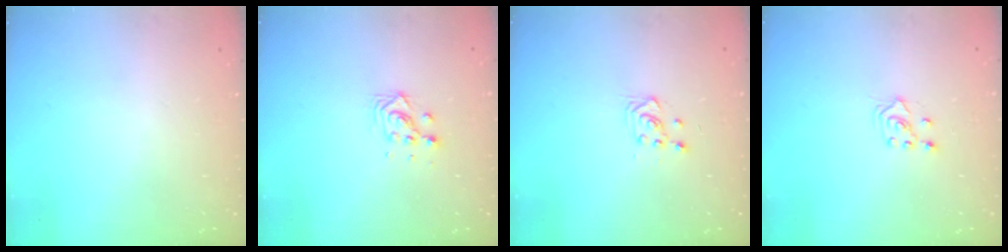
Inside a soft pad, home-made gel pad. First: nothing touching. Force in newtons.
{"total": 4.5, "press": 4.5, "slide": 0.2}
{"total": 2.8, "press": 2.7, "slide": 0.7}
{"total": 3.5, "press": 3.4, "slide": 0.8}